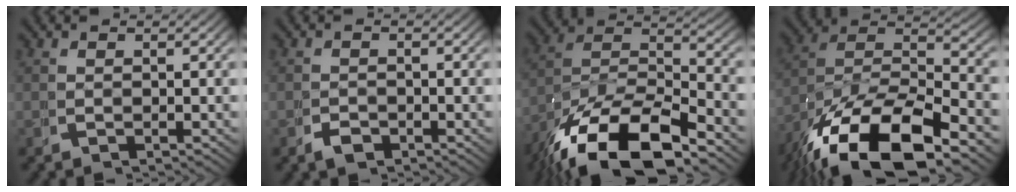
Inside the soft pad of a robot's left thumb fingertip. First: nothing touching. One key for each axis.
{"total": 1.2, "fx": -1.1, "fy": 0.4, "fz": 0.2, "tx": 0.006, "ty": 0.000, "tz": -0.023}
{"total": 14.2, "fx": -4.3, "fy": 8.9, "fz": 10.3, "tx": -0.216, "ty": -0.043, "tz": -0.057}
{"total": 15.7, "fx": -4.1, "fy": 9.7, "fz": 11.6, "tx": -0.237, "ty": -0.046, "tz": -0.049}